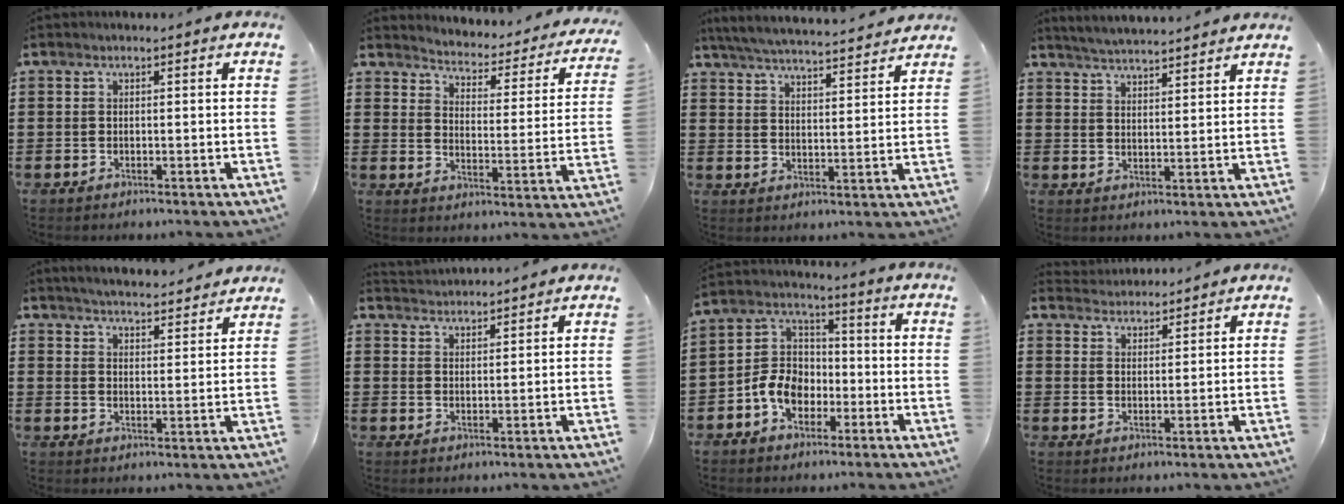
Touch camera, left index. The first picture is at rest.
{"total": 2.6, "force": [2.6, 0.2, -0.1], "torque": [-0.019, -0.031, 0.034]}
{"total": 5.0, "force": [4.9, -0.4, 0.9], "torque": [-0.040, -0.033, 0.083]}
{"total": 3.7, "force": [3.7, -0.6, 0.2], "torque": [-0.017, -0.018, 0.065]}
{"total": 4.1, "force": [4.0, -0.2, 0.4], "torque": [-0.023, -0.023, 0.070]}
{"total": 2.5, "force": [2.4, 0.0, -0.5], "torque": [0.001, -0.005, 0.047]}
{"total": 7.6, "force": [-3.4, 5.8, 3.5], "torque": [-0.102, 0.014, -0.073]}
{"total": 2.9, "force": [2.8, 0.4, -0.4], "torque": [-0.002, -0.007, 0.054]}